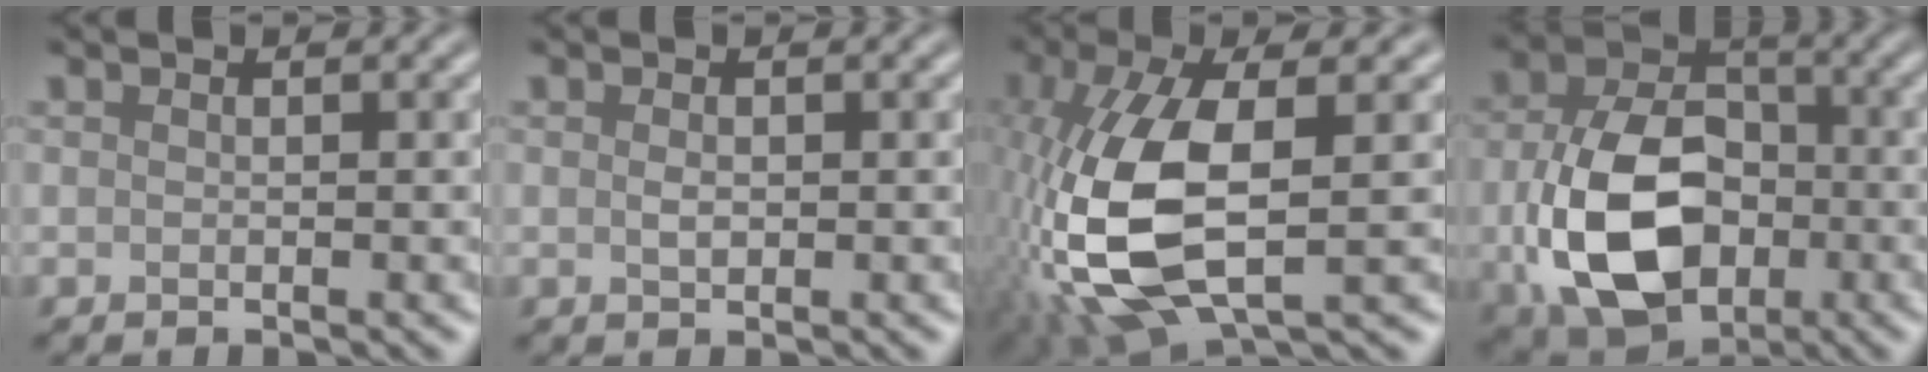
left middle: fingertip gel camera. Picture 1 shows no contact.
{"total": 0.6, "force": [0.1, 0.4, 0.5], "torque": [-0.014, 0.002, 0.000]}
{"total": 10.7, "force": [-1.7, 4.6, 9.5], "torque": [-0.228, -0.003, -0.036]}
{"total": 11.4, "force": [-2.1, 8.1, 7.8], "torque": [-0.169, -0.021, -0.034]}